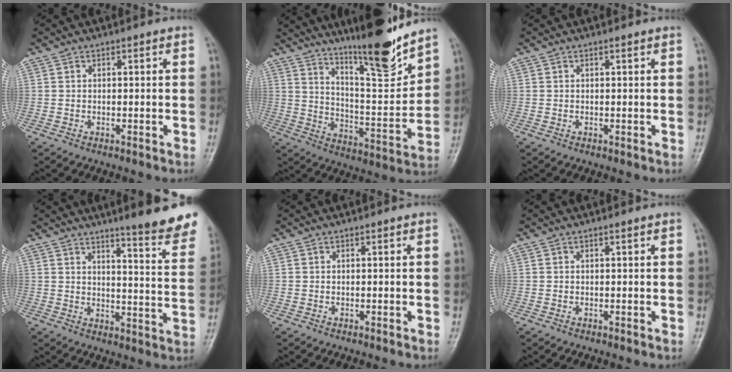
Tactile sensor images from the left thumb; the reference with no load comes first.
{"total": 17.4, "force": [13.8, 2.5, 10.4], "torque": [-0.130, -0.092, 0.230]}
{"total": 0.0}
{"total": 14.9, "force": [11.6, 1.7, 9.1], "torque": [-0.087, -0.086, 0.140]}
{"total": 0.0}
{"total": 0.0}